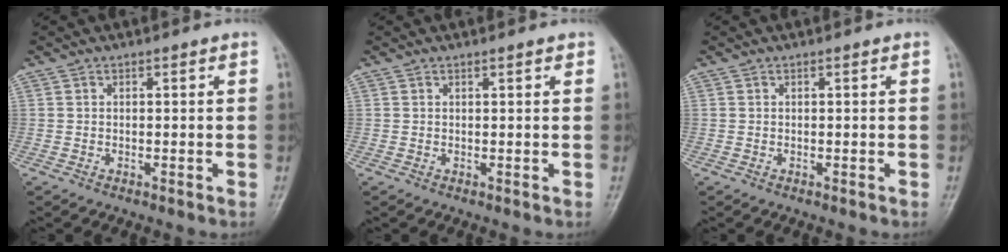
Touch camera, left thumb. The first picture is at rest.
{"total": 0.8, "force": [0.6, 0.2, 0.5], "torque": [-0.006, -0.001, 0.006]}
{"total": 0.0}